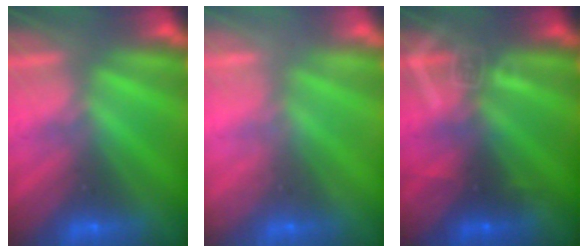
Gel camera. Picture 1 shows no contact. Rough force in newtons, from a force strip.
{"total": 2.3}
{"total": 2.8}